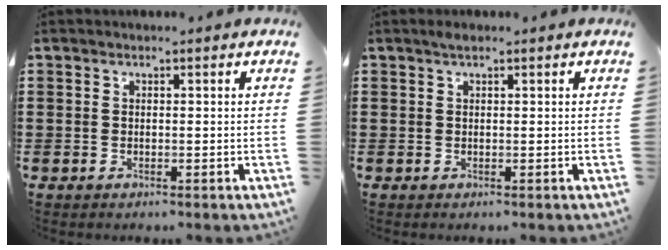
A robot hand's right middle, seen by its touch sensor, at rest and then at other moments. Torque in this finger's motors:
{"motor_torque": [-0.63, -0.19, 0.28, 0.04]}